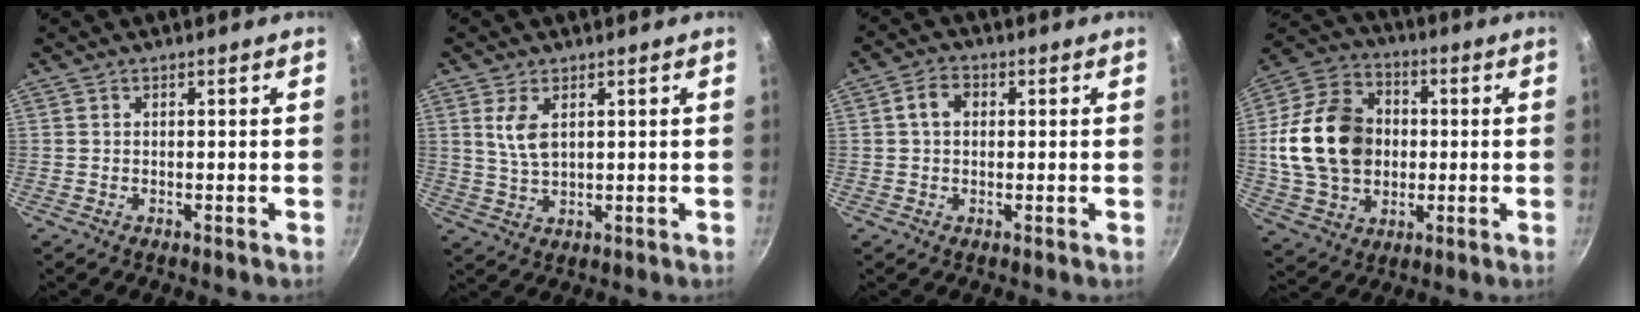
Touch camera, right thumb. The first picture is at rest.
{"total": 5.2, "force": [1.8, 2.6, 4.1], "torque": [-0.079, -0.013, 0.040]}
{"total": 4.2, "force": [0.7, 3.1, 2.7], "torque": [-0.039, 0.011, 0.005]}
{"total": 19.6, "force": [0.6, 15.1, 12.5], "torque": [-0.208, 0.020, 0.012]}